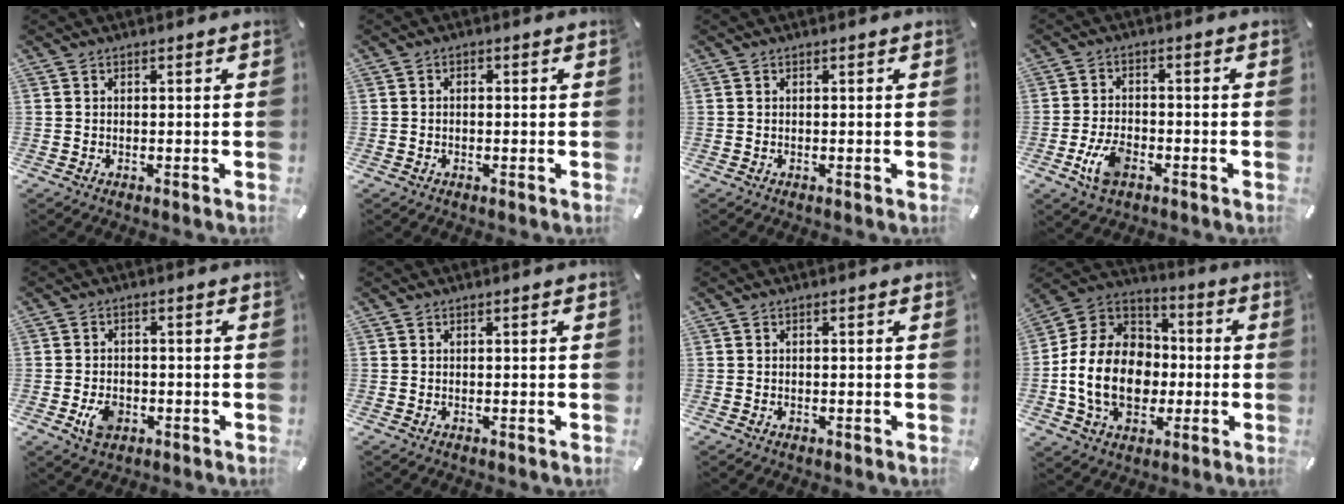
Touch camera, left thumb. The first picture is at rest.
{"total": 1.0, "force": [-0.4, 0.7, 0.7], "torque": [-0.013, 0.001, -0.008]}
{"total": 0.0}
{"total": 7.5, "force": [-3.3, 4.3, 5.2], "torque": [-0.120, 0.007, -0.062]}
{"total": 5.6, "force": [-1.8, 4.1, 3.3], "torque": [-0.066, 0.002, -0.034]}
{"total": 0.0}
{"total": 0.5, "force": [-0.1, 0.4, 0.3], "torque": [-0.007, 0.001, -0.004]}
{"total": 18.3, "force": [-3.9, 14.3, 10.8], "torque": [-0.249, 0.025, -0.069]}